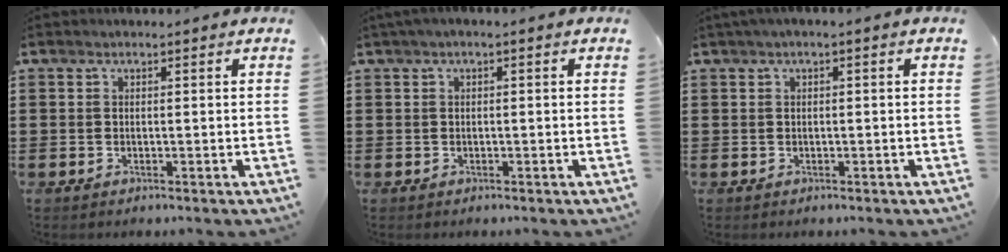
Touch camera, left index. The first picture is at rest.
{"total": 0.9, "force": [-0.4, 0.2, 0.8], "torque": [-0.011, -0.001, -0.008]}
{"total": 1.1, "force": [-0.4, 0.2, 1.0], "torque": [-0.015, -0.002, -0.006]}